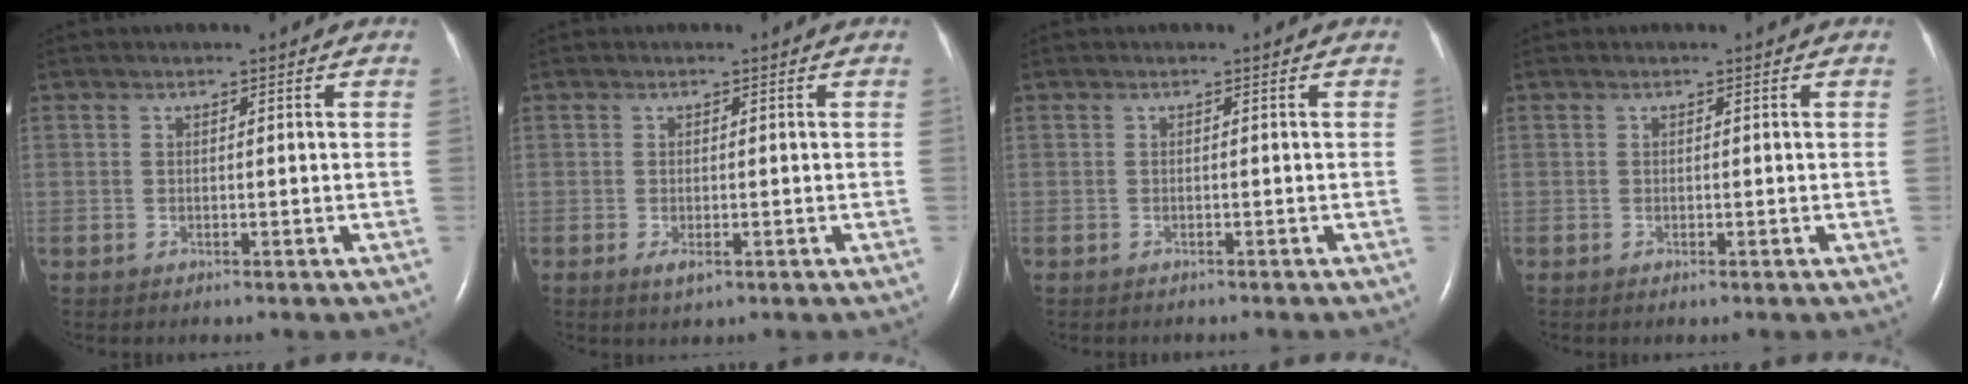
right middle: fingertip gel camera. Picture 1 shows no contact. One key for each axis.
{"total": 1.6, "fx": -0.6, "fy": 0.6, "fz": 1.3, "tx": -0.024, "ty": -0.003, "tz": -0.007}
{"total": 1.2, "fx": -1.1, "fy": 0.4, "fz": 0.4, "tx": -0.013, "ty": -0.002, "tz": -0.013}
{"total": 0.0}